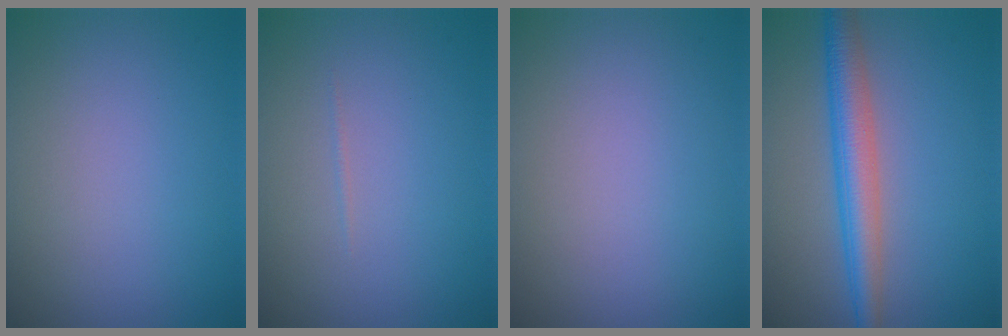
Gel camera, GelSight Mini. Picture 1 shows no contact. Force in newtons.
{"total": 0.6, "press": 0.6, "slide": 0.2}
{"total": 0.0}
{"total": 4.8, "press": 4.8, "slide": 0.1}